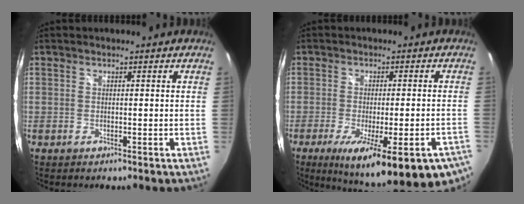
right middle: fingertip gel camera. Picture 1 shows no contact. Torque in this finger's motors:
{"motor_torque": [1.22, -0.91, 0.29, 0.10]}